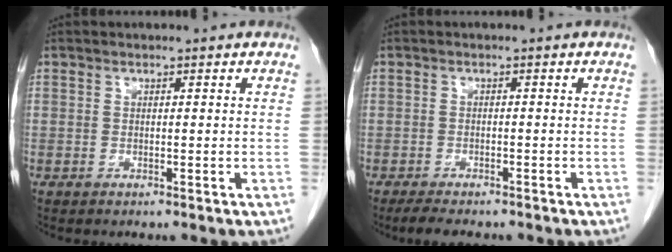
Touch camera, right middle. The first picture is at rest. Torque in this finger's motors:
{"motor_torque": [0.36, -0.12, -0.13, -0.01]}